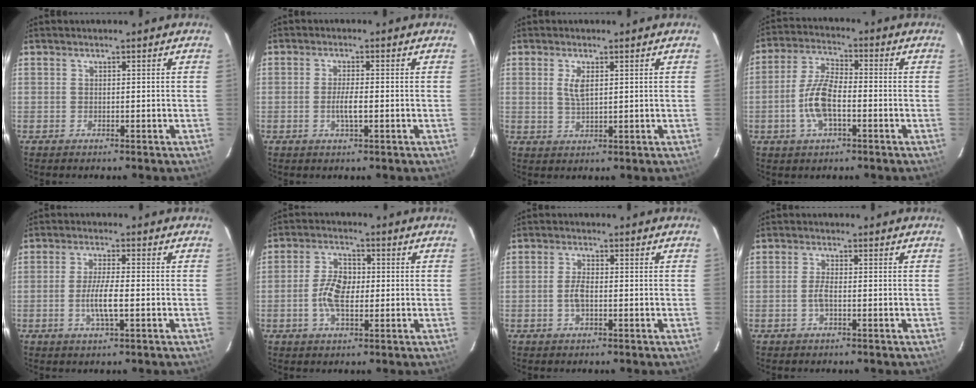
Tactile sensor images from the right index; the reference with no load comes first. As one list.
[{"total": 4.0, "force": [-1.1, 0.6, 3.9], "torque": [-0.073, -0.005, -0.018]}, {"total": 3.3, "force": [1.0, 1.4, 2.8], "torque": [-0.056, -0.001, 0.020]}, {"total": 9.1, "force": [-2.7, 3.7, 7.8], "torque": [-0.166, 0.006, -0.053]}, {"total": 5.5, "force": [-1.4, 0.8, 5.3], "torque": [-0.102, -0.006, -0.027]}, {"total": 6.8, "force": [-0.9, 3.6, 5.7], "torque": [-0.115, 0.008, -0.017]}, {"total": 3.2, "force": [-0.7, 1.4, 2.7], "torque": [-0.057, 0.001, -0.012]}, {"total": 2.4, "force": [-0.7, 0.8, 2.1], "torque": [-0.046, 0.001, -0.014]}]